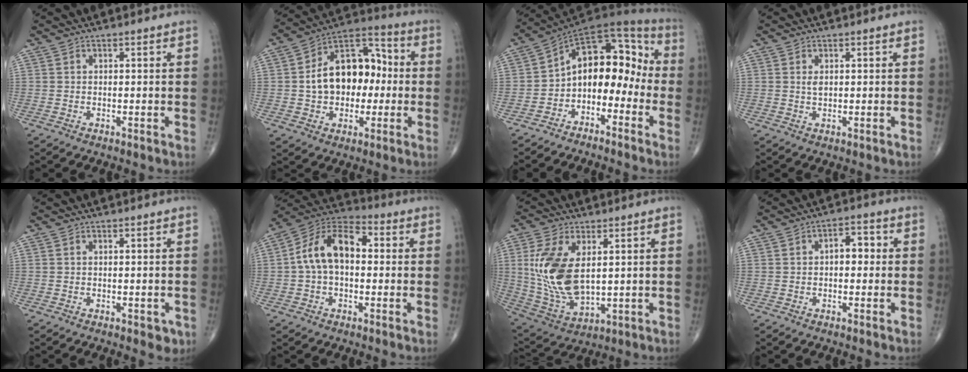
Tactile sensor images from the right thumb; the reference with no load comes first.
{"total": 17.1, "force": [-0.1, 11.6, 12.6], "torque": [-0.162, 0.040, -0.006]}
{"total": 13.5, "force": [-3.5, 9.0, 9.5], "torque": [-0.099, 0.089, -0.071]}
{"total": 0.7, "force": [0.2, 0.3, 0.6], "torque": [-0.013, -0.002, 0.004]}
{"total": 2.3, "force": [-0.8, 1.2, 1.8], "torque": [-0.011, 0.000, -0.006]}
{"total": 13.2, "force": [0.9, 8.1, 10.3], "torque": [-0.176, 0.039, 0.002]}
{"total": 15.3, "force": [2.6, 8.2, 12.7], "torque": [-0.257, -0.017, 0.066]}
{"total": 4.6, "force": [0.2, 2.7, 3.7], "torque": [-0.037, 0.016, -0.006]}